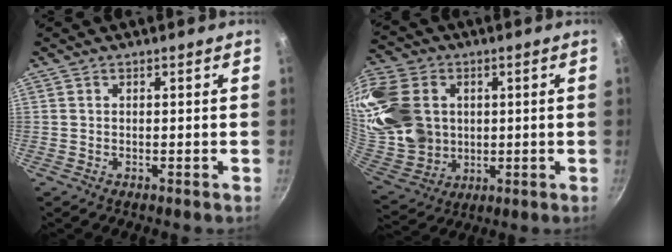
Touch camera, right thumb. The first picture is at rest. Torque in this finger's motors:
{"motor_torque": [-0.86, 1.59, 0.98, 1.07, 0.27]}